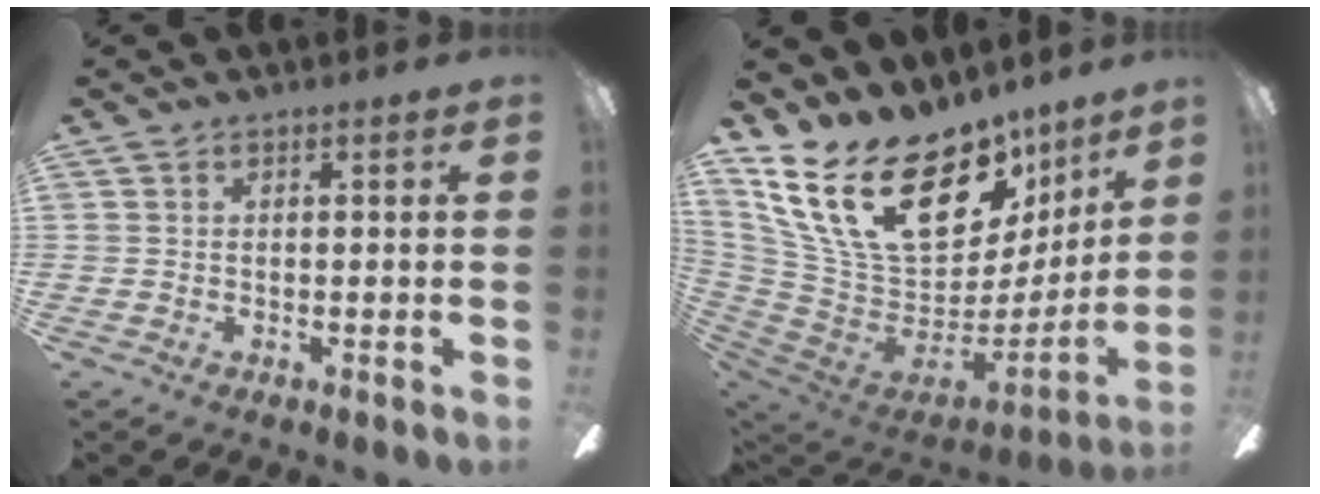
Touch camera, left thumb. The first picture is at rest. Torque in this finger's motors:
{"motor_torque": [1.54, -0.17, 1.30, -1.48, 0.18]}